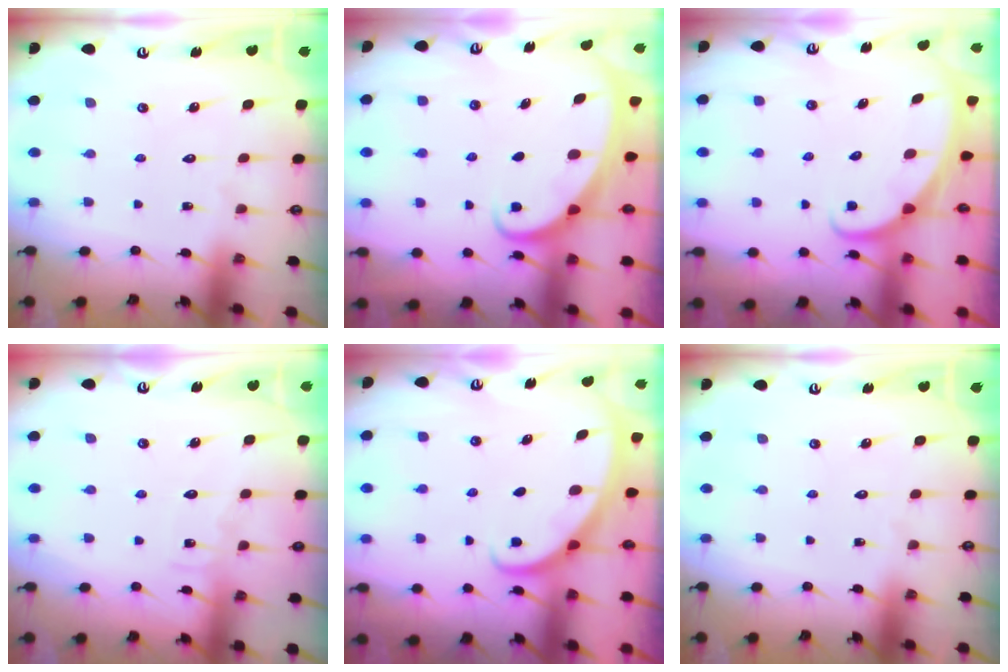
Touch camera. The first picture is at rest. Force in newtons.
{"total": 2.0, "press": 2.0, "slide": 0.2}
{"total": 2.1, "press": 2.1, "slide": 0.0}
{"total": 5.5, "press": 5.5, "slide": 0.5}
{"total": 2.7, "press": 2.7, "slide": 0.1}
{"total": 0.0}